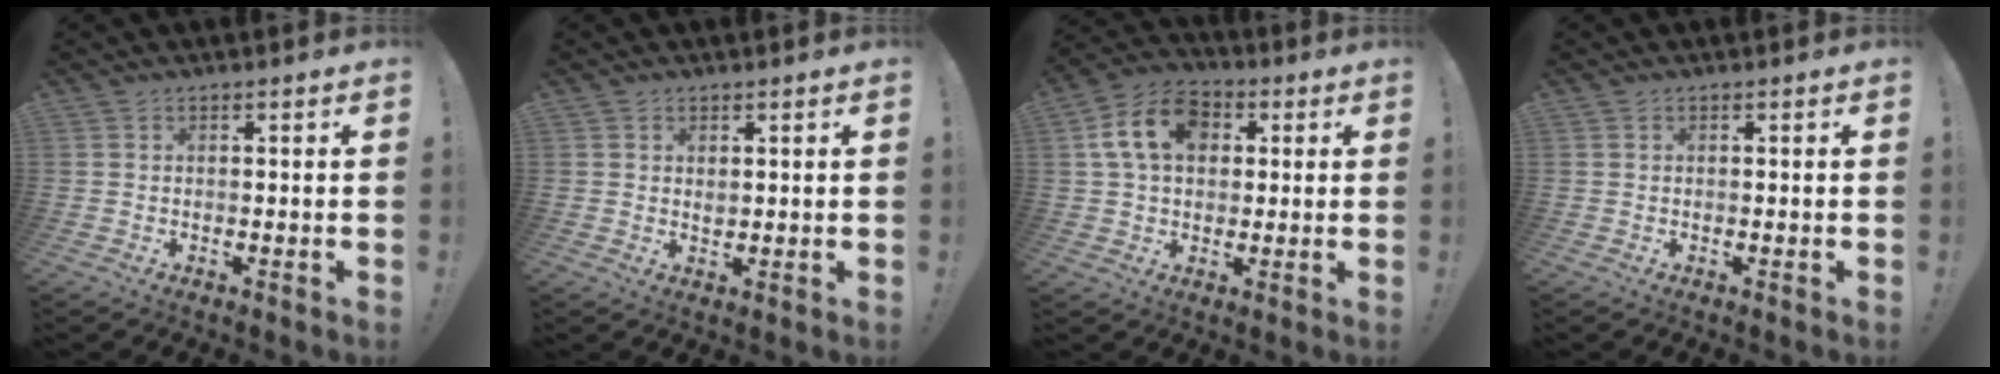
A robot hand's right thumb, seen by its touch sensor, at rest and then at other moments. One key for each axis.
{"total": 1.6, "fx": 1.0, "fy": 1.1, "fz": 0.6, "tx": -0.001, "ty": -0.004, "tz": 0.015}
{"total": 14.1, "fx": 3.9, "fy": 10.2, "fz": 9.0, "tx": -0.152, "ty": 0.005, "tz": 0.076}
{"total": 0.0}